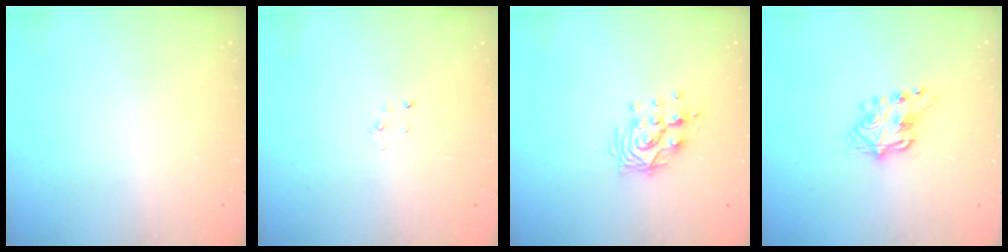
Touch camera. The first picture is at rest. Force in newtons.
{"total": 2.0, "press": 2.0, "slide": 0.2}
{"total": 9.8, "press": 9.8, "slide": 0.7}
{"total": 6.9, "press": 6.9, "slide": 0.3}